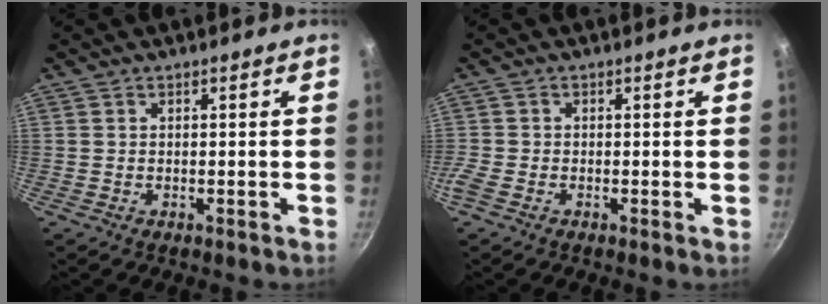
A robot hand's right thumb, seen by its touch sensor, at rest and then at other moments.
{"total": 2.2, "force": [-1.1, 1.0, 1.6], "torque": [-0.045, 0.003, -0.033]}